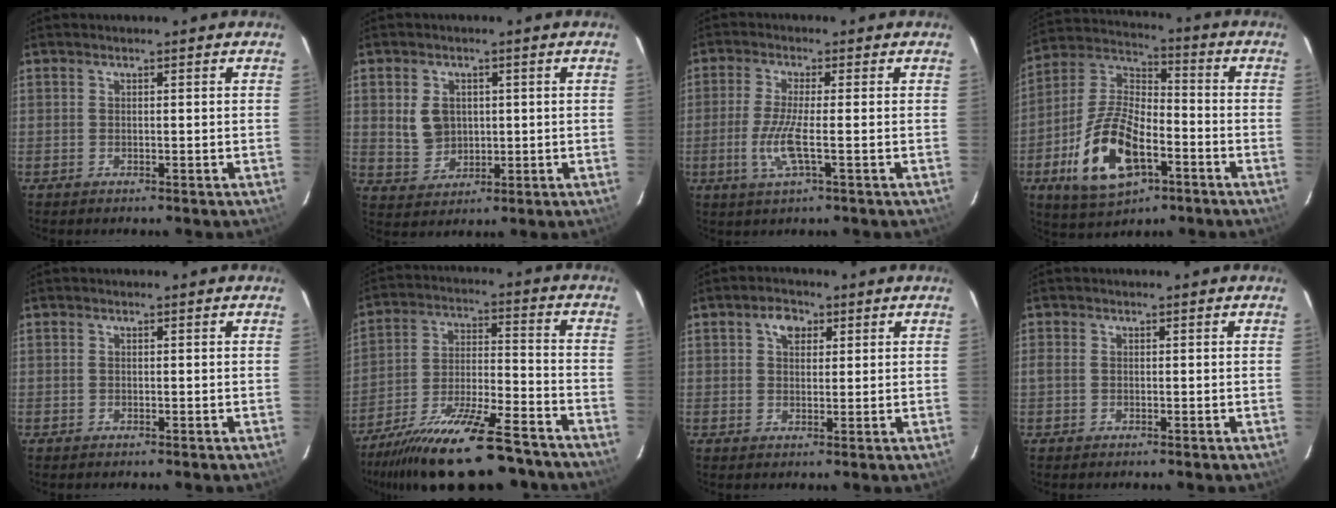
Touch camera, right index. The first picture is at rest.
{"total": 6.2, "force": [0.9, 5.1, 3.4], "torque": [-0.072, 0.006, 0.030]}
{"total": 6.2, "force": [-1.6, 0.3, 6.0], "torque": [-0.132, -0.006, -0.035]}
{"total": 17.3, "force": [-6.9, 8.6, 13.3], "torque": [-0.281, 0.003, -0.120]}
{"total": 0.0}
{"total": 22.9, "force": [-18.8, 4.9, 12.2], "torque": [-0.224, -0.036, -0.290]}
{"total": 3.7, "force": [1.6, 2.7, 2.1], "torque": [-0.029, 0.014, 0.026]}
{"total": 1.4, "force": [-0.4, 1.1, 0.7], "torque": [-0.014, 0.000, -0.011]}